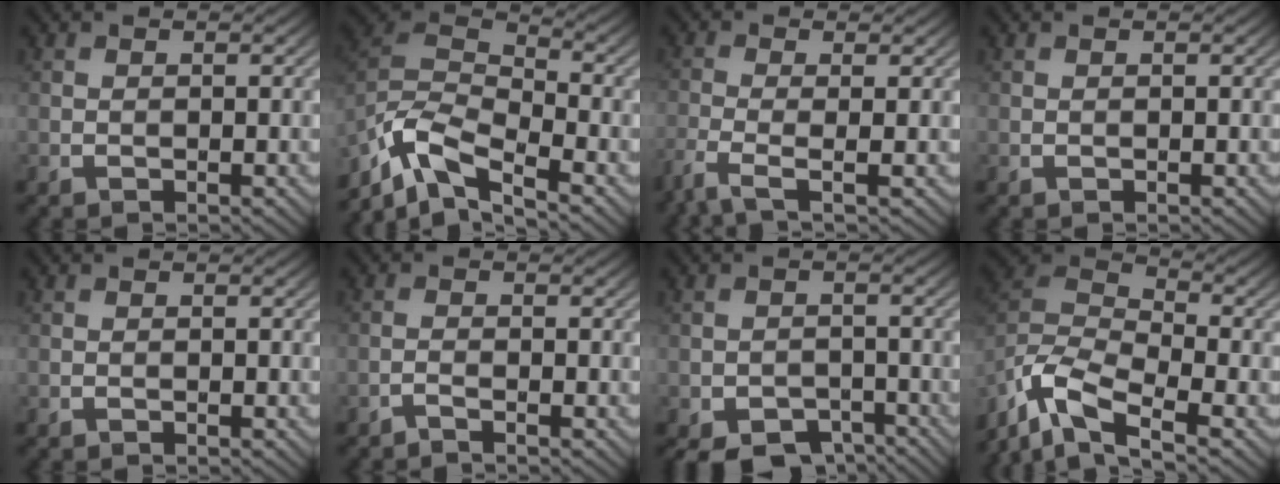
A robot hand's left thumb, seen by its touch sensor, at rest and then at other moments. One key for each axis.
{"total": 9.4, "fx": -6.8, "fy": 3.5, "fz": 5.6, "tx": -0.125, "ty": -0.005, "tz": -0.149}
{"total": 3.8, "fx": -2.2, "fy": 0.8, "fz": 3.0, "tx": -0.068, "ty": -0.005, "tz": -0.058}
{"total": 0.0}
{"total": 0.0}
{"total": 0.9, "fx": -0.9, "fy": -0.1, "fz": 0.4, "tx": -0.006, "ty": 0.006, "tz": -0.025}
{"total": 5.1, "fx": -3.9, "fy": 2.6, "fz": 2.0, "tx": -0.033, "ty": -0.006, "tz": -0.063}
{"total": 11.6, "fx": -7.9, "fy": 4.4, "fz": 7.3, "tx": -0.167, "ty": -0.007, "tz": -0.163}